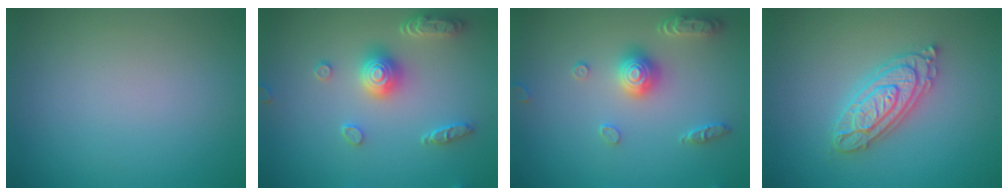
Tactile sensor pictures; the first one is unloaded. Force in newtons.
{"total": 4.3, "press": 3.7, "slide": 2.2}
{"total": 3.6, "press": 3.3, "slide": 1.3}
{"total": 4.3, "press": 4.2, "slide": 0.8}